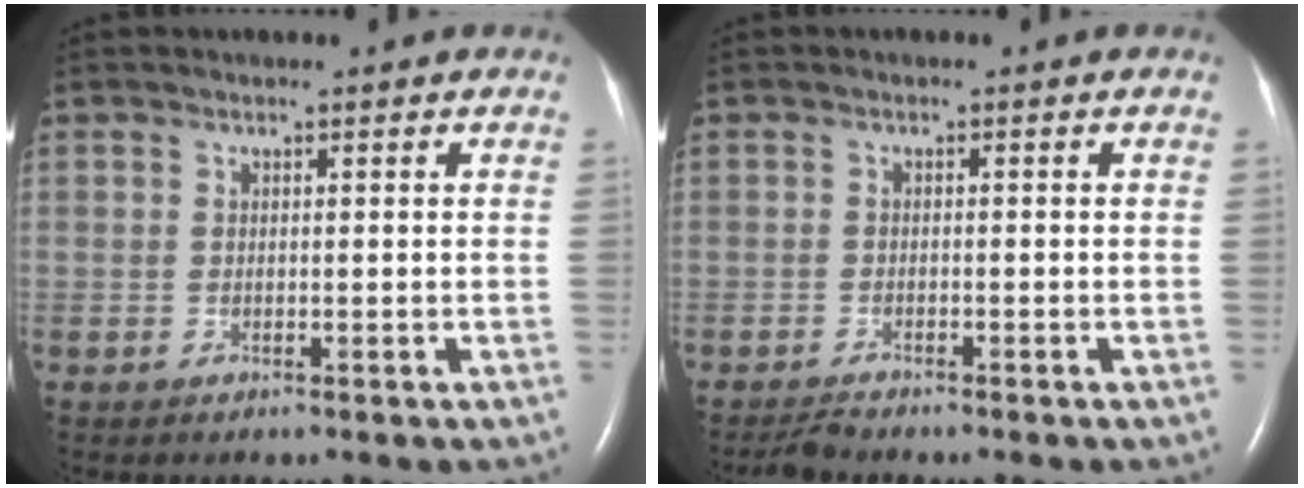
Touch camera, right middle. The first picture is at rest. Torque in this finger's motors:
{"motor_torque": [0.05, -0.05, -0.03, -0.01]}